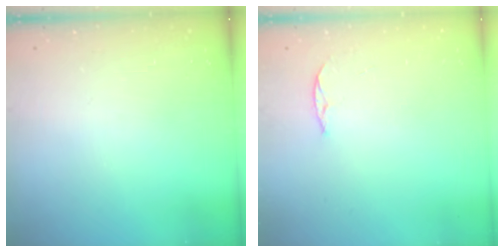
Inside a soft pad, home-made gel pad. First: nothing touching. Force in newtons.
{"total": 3.3, "press": 3.3, "slide": 0.4}